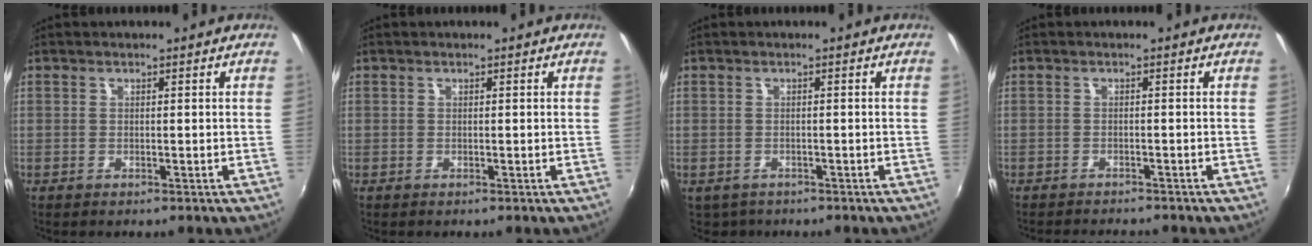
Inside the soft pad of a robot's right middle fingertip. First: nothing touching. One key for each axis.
{"total": 0.0}
{"total": 1.8, "fx": -1.1, "fy": 1.4, "fz": 0.3, "tx": -0.011, "ty": -0.006, "tz": -0.015}
{"total": 4.6, "fx": -4.3, "fy": 0.6, "fz": 1.4, "tx": -0.039, "ty": -0.016, "tz": -0.067}